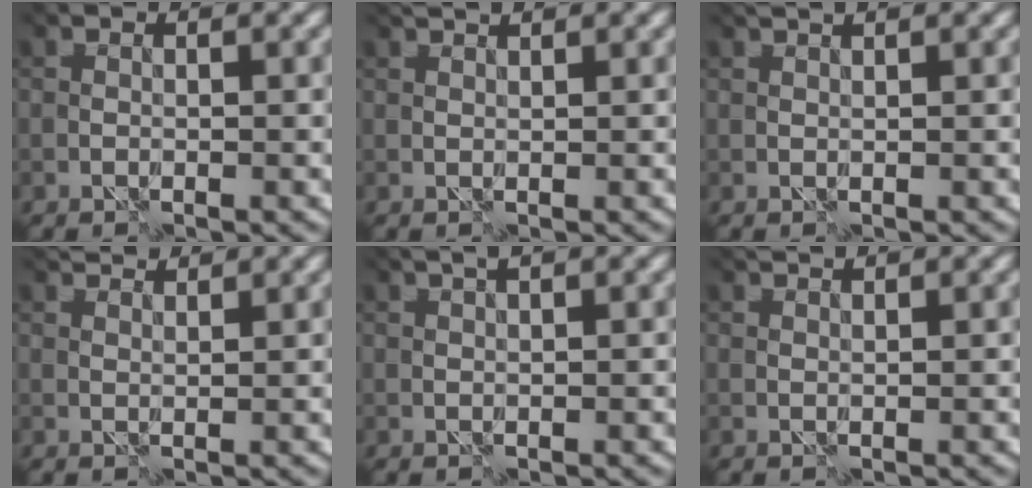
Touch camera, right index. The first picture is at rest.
{"total": 2.5, "force": [2.4, 0.0, 0.7], "torque": [-0.015, 0.006, 0.035]}
{"total": 1.9, "force": [1.8, -0.3, 0.4], "torque": [-0.013, 0.003, 0.028]}
{"total": 3.9, "force": [3.7, 0.4, 1.1], "torque": [-0.025, 0.007, 0.064]}
{"total": 1.6, "force": [1.3, -0.2, 0.8], "torque": [-0.002, 0.014, 0.018]}
{"total": 2.5, "force": [2.4, 0.0, 0.7], "torque": [-0.014, 0.006, 0.035]}